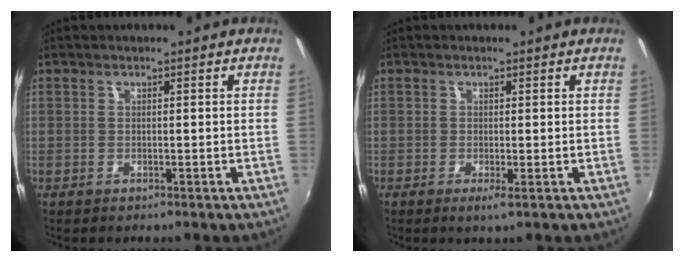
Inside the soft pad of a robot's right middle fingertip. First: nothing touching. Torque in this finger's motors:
{"motor_torque": [-0.06, -0.04, 0.01, 0.00]}